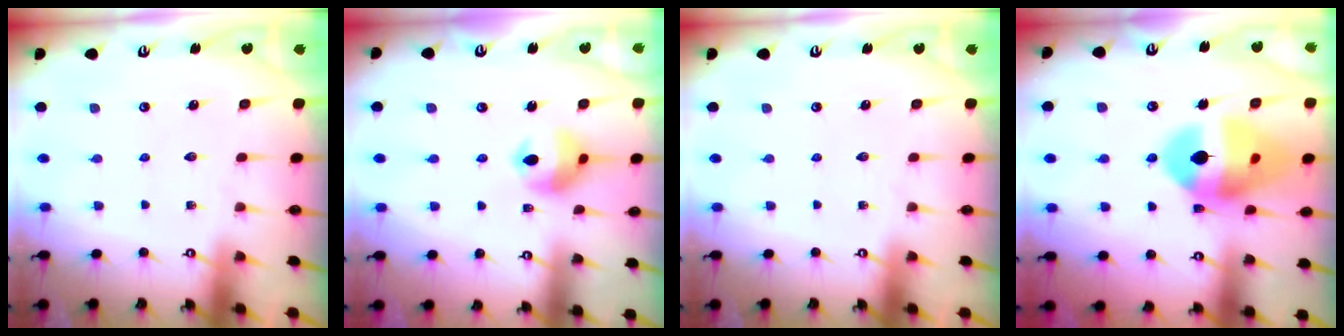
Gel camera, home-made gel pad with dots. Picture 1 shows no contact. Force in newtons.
{"total": 10.7, "press": 10.6, "slide": 1.5}
{"total": 0.0}
{"total": 16.3, "press": 16.2, "slide": 1.9}